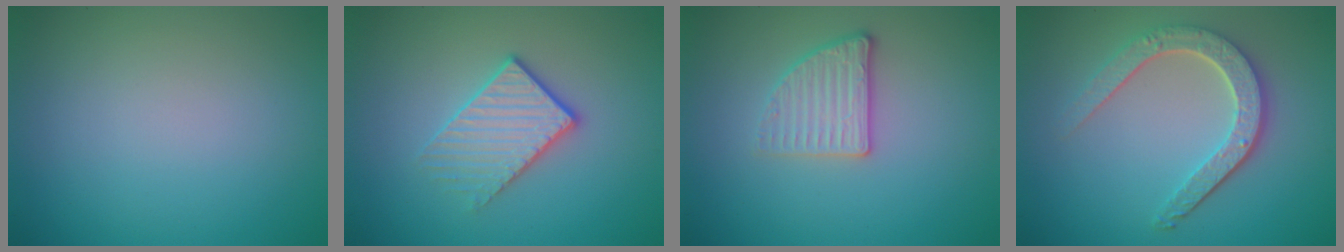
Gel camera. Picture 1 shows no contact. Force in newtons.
{"total": 3.1, "press": 2.8, "slide": 1.4}
{"total": 2.7, "press": 2.5, "slide": 1.0}
{"total": 4.7, "press": 3.7, "slide": 2.9}